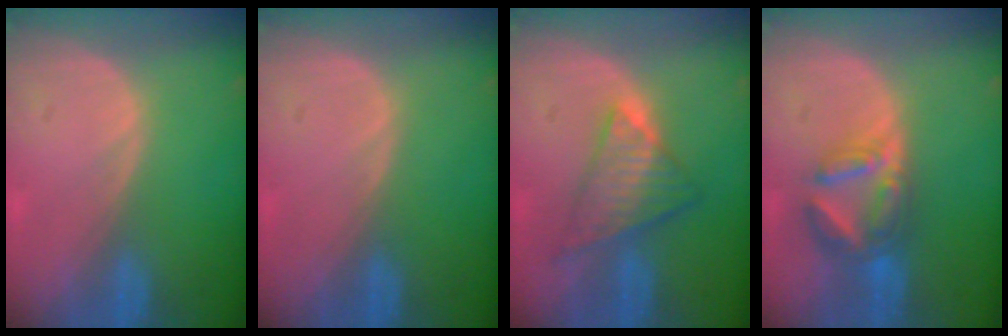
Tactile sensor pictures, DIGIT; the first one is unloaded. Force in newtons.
{"total": 0.0}
{"total": 6.8, "press": 6.5, "slide": 2.2}
{"total": 7.2, "press": 6.2, "slide": 3.5}